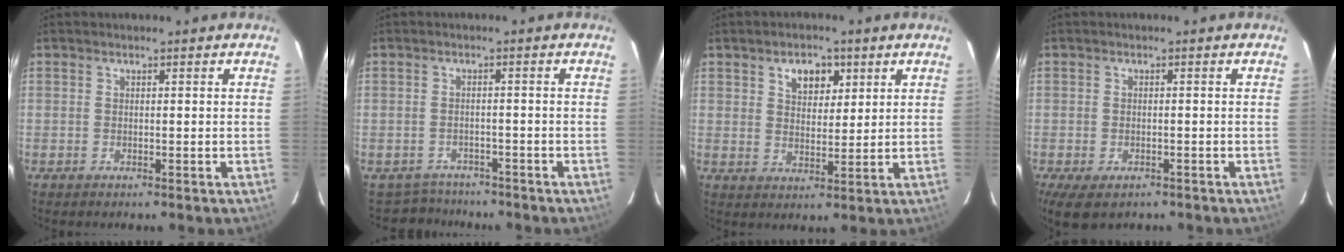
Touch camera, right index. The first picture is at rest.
{"total": 4.7, "force": [-4.1, 2.2, -0.4], "torque": [-0.005, 0.009, -0.064]}
{"total": 5.9, "force": [3.0, 3.6, 3.6], "torque": [-0.051, 0.007, 0.053]}
{"total": 6.8, "force": [-4.2, 3.3, 4.1], "torque": [-0.094, -0.028, -0.068]}